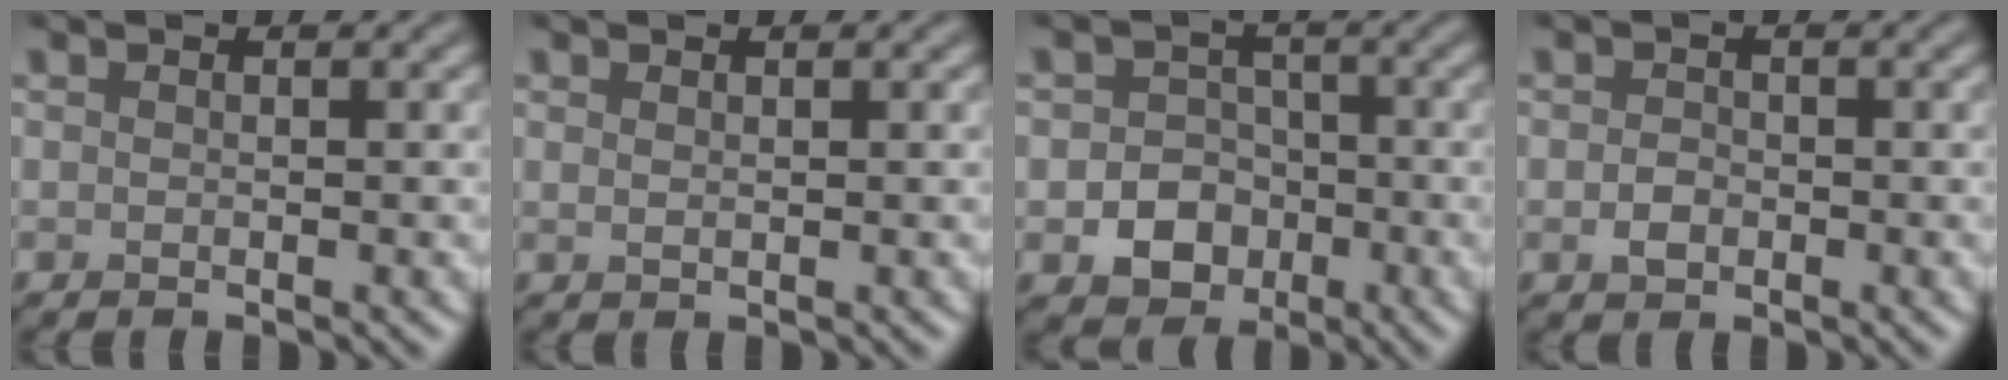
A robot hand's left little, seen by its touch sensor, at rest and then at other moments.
{"total": 0.6, "force": [0.4, 0.2, 0.3], "torque": [-0.008, -0.002, 0.009]}
{"total": 5.0, "force": [-1.7, 4.2, 2.0], "torque": [-0.005, -0.003, -0.045]}
{"total": 1.6, "force": [-0.4, 1.2, 1.0], "torque": [-0.018, -0.002, -0.012]}